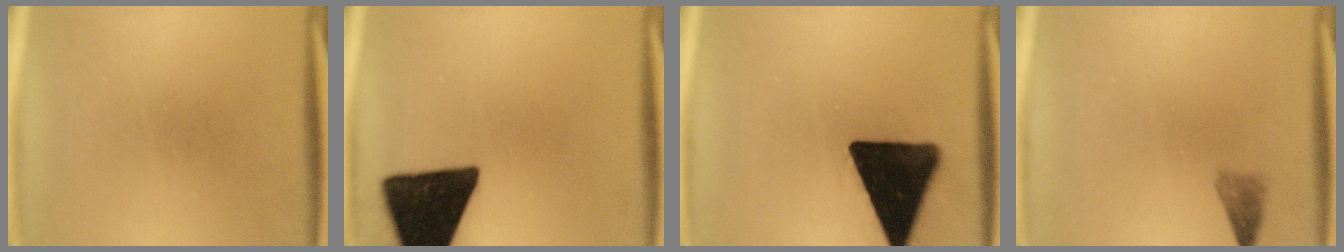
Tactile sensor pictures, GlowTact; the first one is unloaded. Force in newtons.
{"total": 18.8}
{"total": 18.1}
{"total": 1.7}